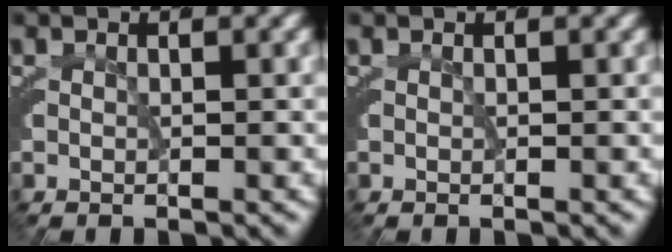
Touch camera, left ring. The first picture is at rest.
{"total": 0.0}